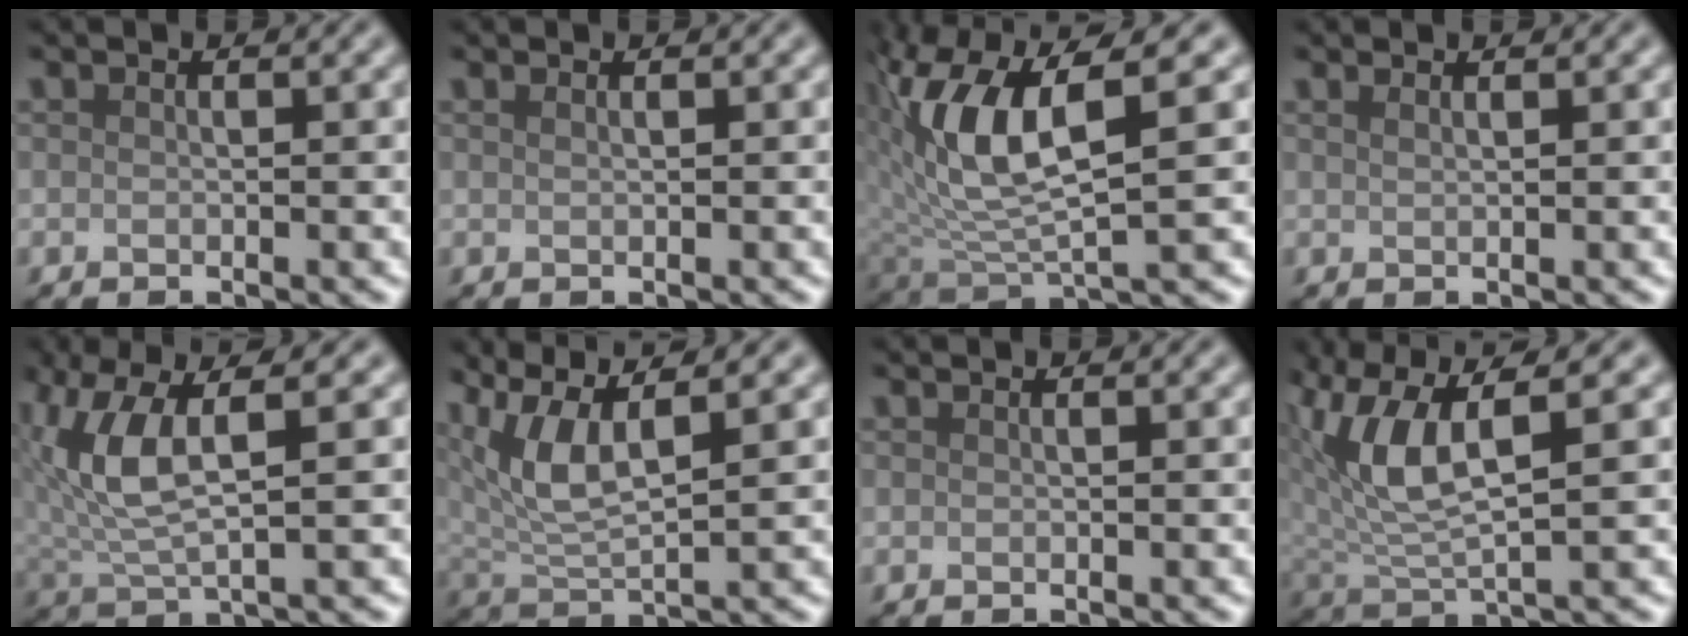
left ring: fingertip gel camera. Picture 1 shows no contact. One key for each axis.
{"total": 0.9, "fx": 0.6, "fy": 0.3, "fz": 0.5, "tx": -0.003, "ty": -0.003, "tz": 0.002}
{"total": 8.8, "fx": 2.3, "fy": 3.5, "fz": 7.8, "tx": -0.172, "ty": 0.000, "tz": 0.039}
{"total": 1.2, "fx": 0.9, "fy": 0.5, "fz": 0.7, "tx": -0.002, "ty": -0.003, "tz": 0.004}
{"total": 6.0, "fx": 1.4, "fy": 2.2, "fz": 5.4, "tx": -0.129, "ty": 0.002, "tz": 0.030}
{"total": 6.4, "fx": 2.7, "fy": 2.1, "fz": 5.4, "tx": -0.123, "ty": 0.005, "tz": 0.055}
{"total": 0.0}
{"total": 6.8, "fx": 2.1, "fy": 2.6, "fz": 5.9, "tx": -0.136, "ty": 0.001, "tz": 0.039}